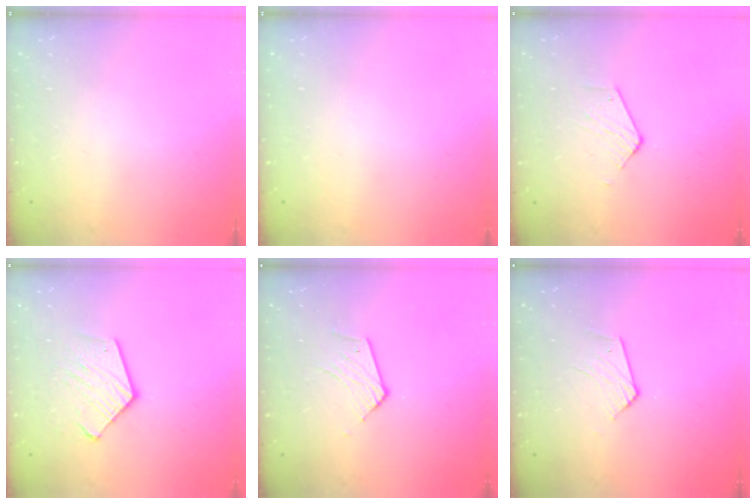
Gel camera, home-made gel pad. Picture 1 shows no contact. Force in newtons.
{"total": 0.0}
{"total": 4.1, "press": 4.0, "slide": 0.2}
{"total": 10.3, "press": 10.2, "slide": 0.7}
{"total": 4.7, "press": 4.7, "slide": 0.4}
{"total": 4.4, "press": 4.4, "slide": 0.4}